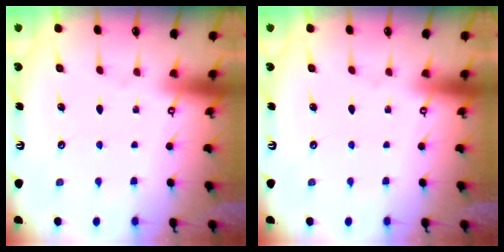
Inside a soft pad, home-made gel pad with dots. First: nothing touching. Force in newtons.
{"total": 0.0}